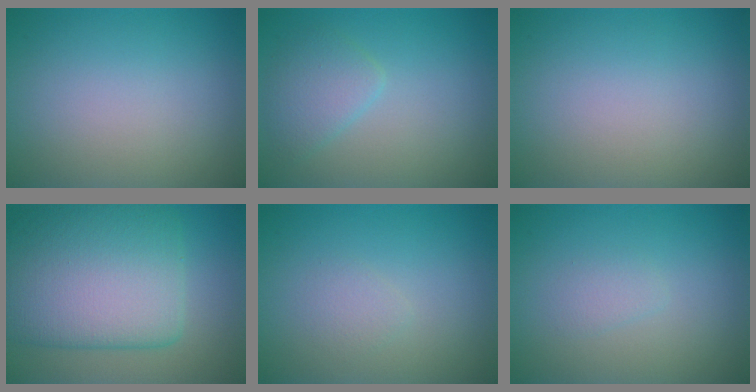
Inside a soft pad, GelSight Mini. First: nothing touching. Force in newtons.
{"total": 2.5, "press": 2.5, "slide": 0.1}
{"total": 0.0}
{"total": 10.3, "press": 10.3, "slide": 0.5}
{"total": 0.9, "press": 0.9, "slide": 0.1}
{"total": 0.9, "press": 0.9, "slide": 0.0}